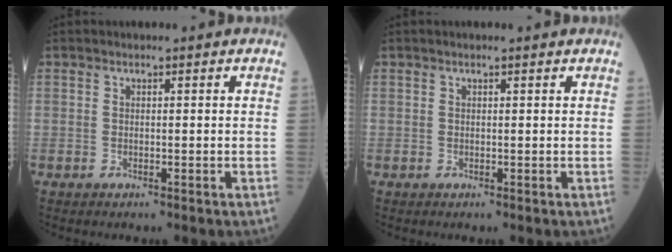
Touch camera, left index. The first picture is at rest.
{"total": 0.7, "force": [0.6, -0.1, 0.4], "torque": [-0.011, 0.005, 0.012]}